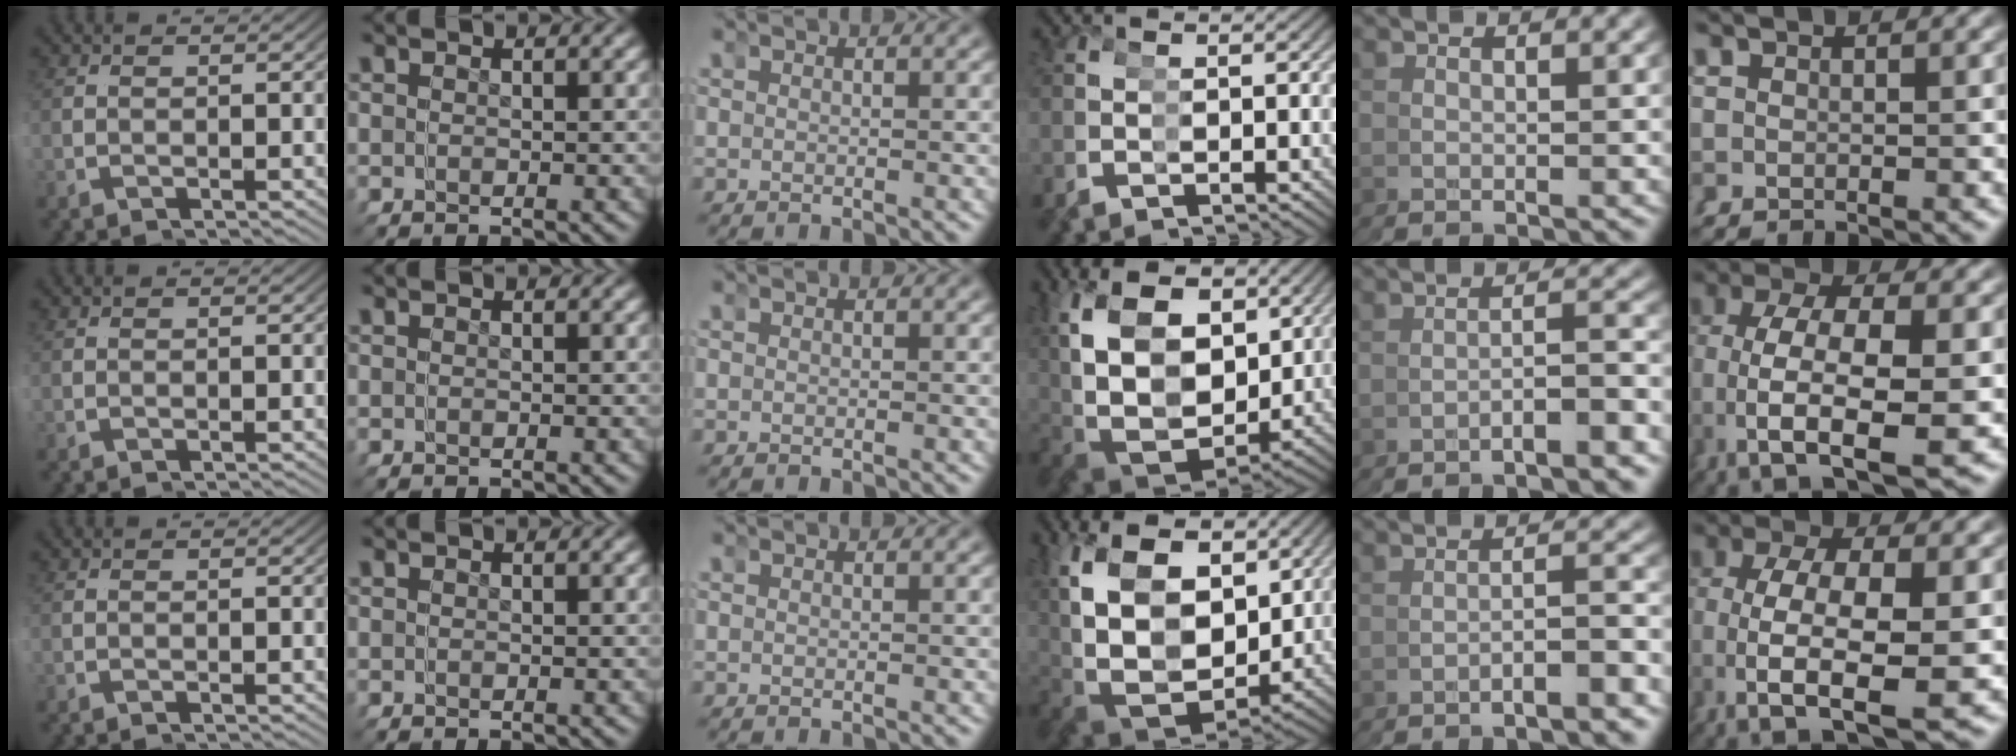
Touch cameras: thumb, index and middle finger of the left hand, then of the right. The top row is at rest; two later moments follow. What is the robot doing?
{"motion": "grasp_and_lifting", "object": "bandage"}